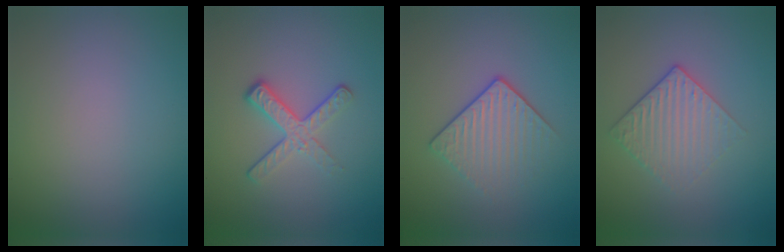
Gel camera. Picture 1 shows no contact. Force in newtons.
{"total": 3.5, "press": 2.4, "slide": 2.6}
{"total": 3.7, "press": 2.8, "slide": 2.4}
{"total": 3.1, "press": 2.7, "slide": 1.7}